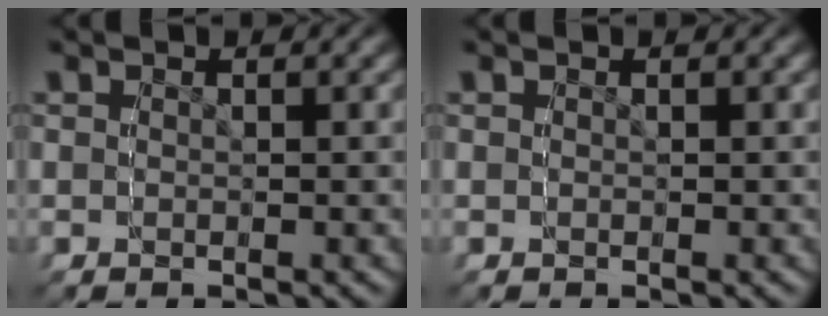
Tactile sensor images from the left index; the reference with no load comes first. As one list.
[{"total": 0.0}]